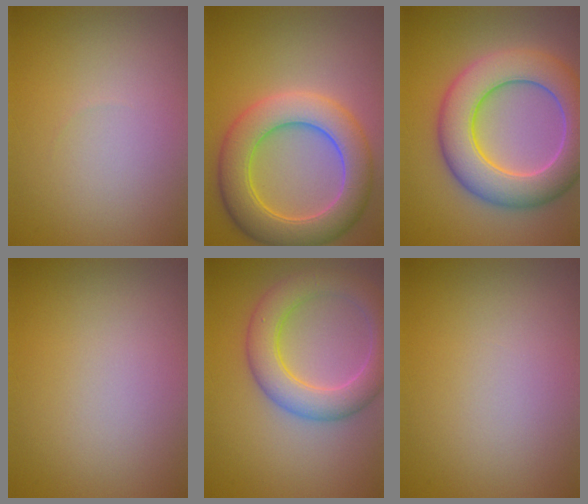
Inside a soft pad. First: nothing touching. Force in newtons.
{"total": 8.0, "press": 7.9, "slide": 0.7}
{"total": 9.1, "press": 9.0, "slide": 0.7}
{"total": 0.0}
{"total": 5.7, "press": 5.7, "slide": 0.4}
{"total": 0.0}